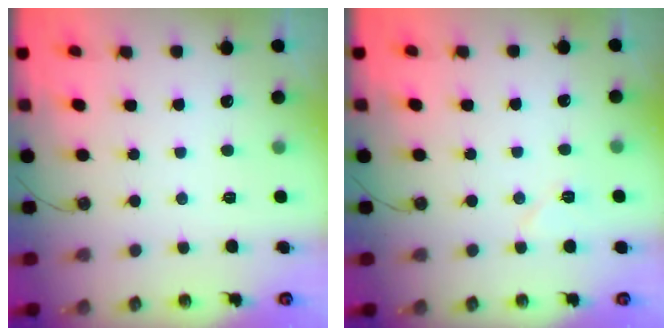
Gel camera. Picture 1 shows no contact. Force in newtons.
{"total": 5.5, "press": 5.4, "slide": 0.9}